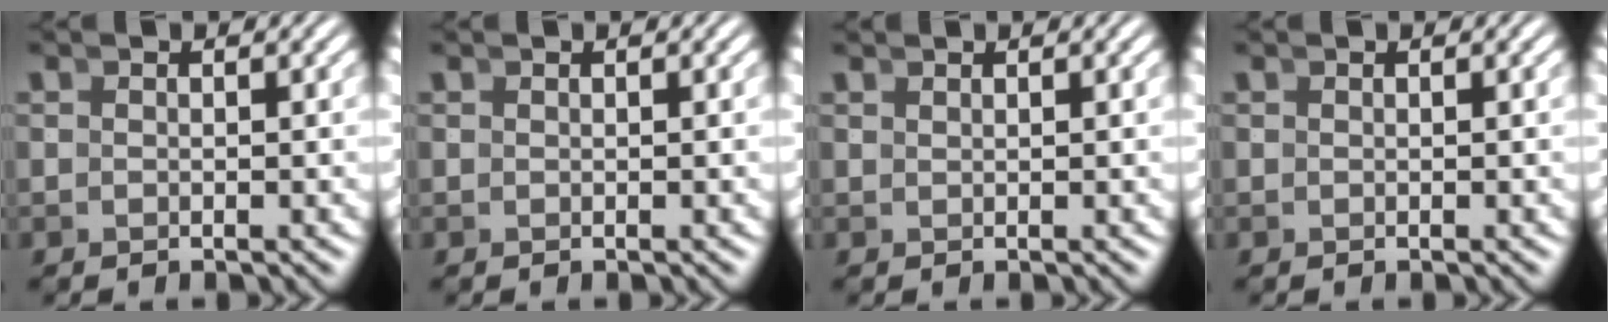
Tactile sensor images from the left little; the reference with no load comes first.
{"total": 0.0}
{"total": 0.8, "force": [0.7, -0.4, -0.1], "torque": [0.014, 0.008, 0.015]}
{"total": 0.0}